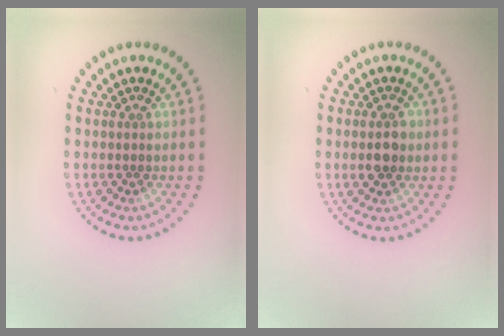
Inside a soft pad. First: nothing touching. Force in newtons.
{"total": 2.6, "press": 2.6, "slide": 0.2}